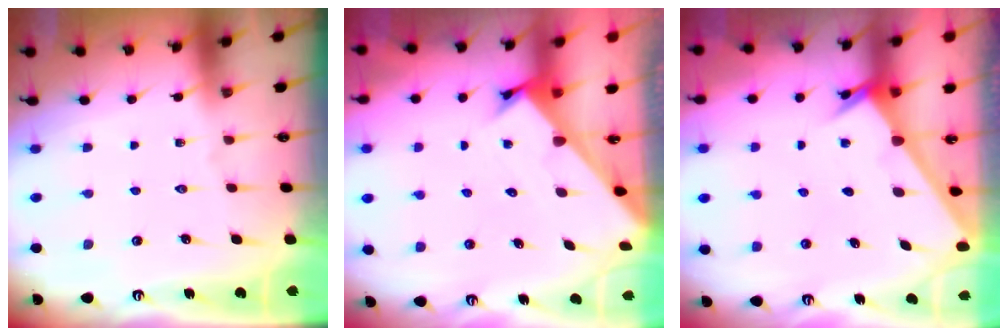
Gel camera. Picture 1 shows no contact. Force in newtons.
{"total": 2.4, "press": 2.4, "slide": 0.2}
{"total": 2.4, "press": 2.4, "slide": 0.2}